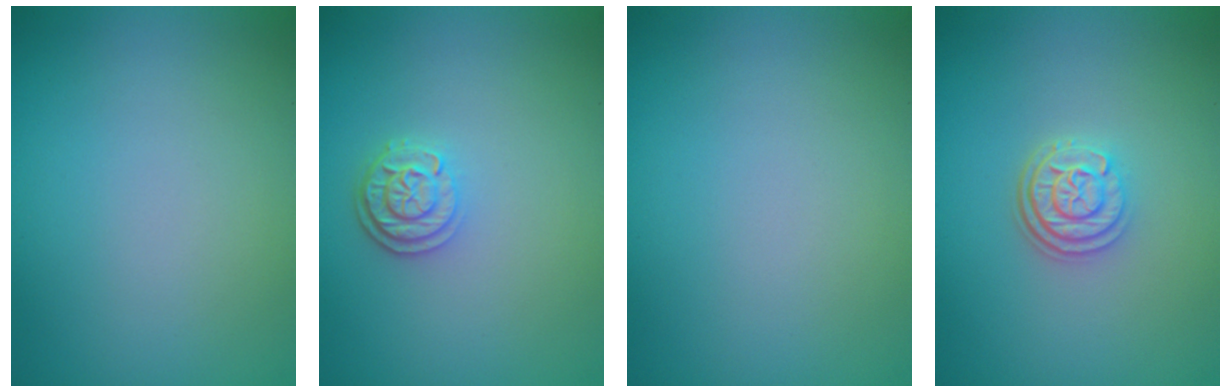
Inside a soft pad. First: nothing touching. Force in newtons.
{"total": 2.6, "press": 2.2, "slide": 1.4}
{"total": 0.0}
{"total": 3.0, "press": 2.4, "slide": 1.7}